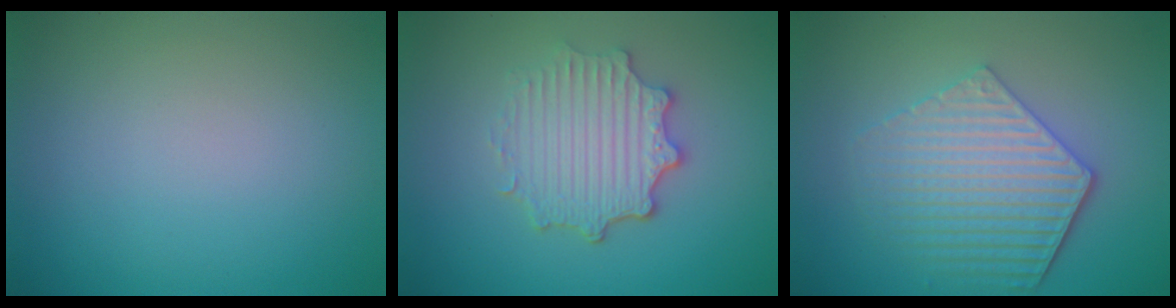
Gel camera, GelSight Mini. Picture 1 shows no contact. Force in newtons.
{"total": 4.5, "press": 3.7, "slide": 2.6}
{"total": 5.5, "press": 4.4, "slide": 3.2}